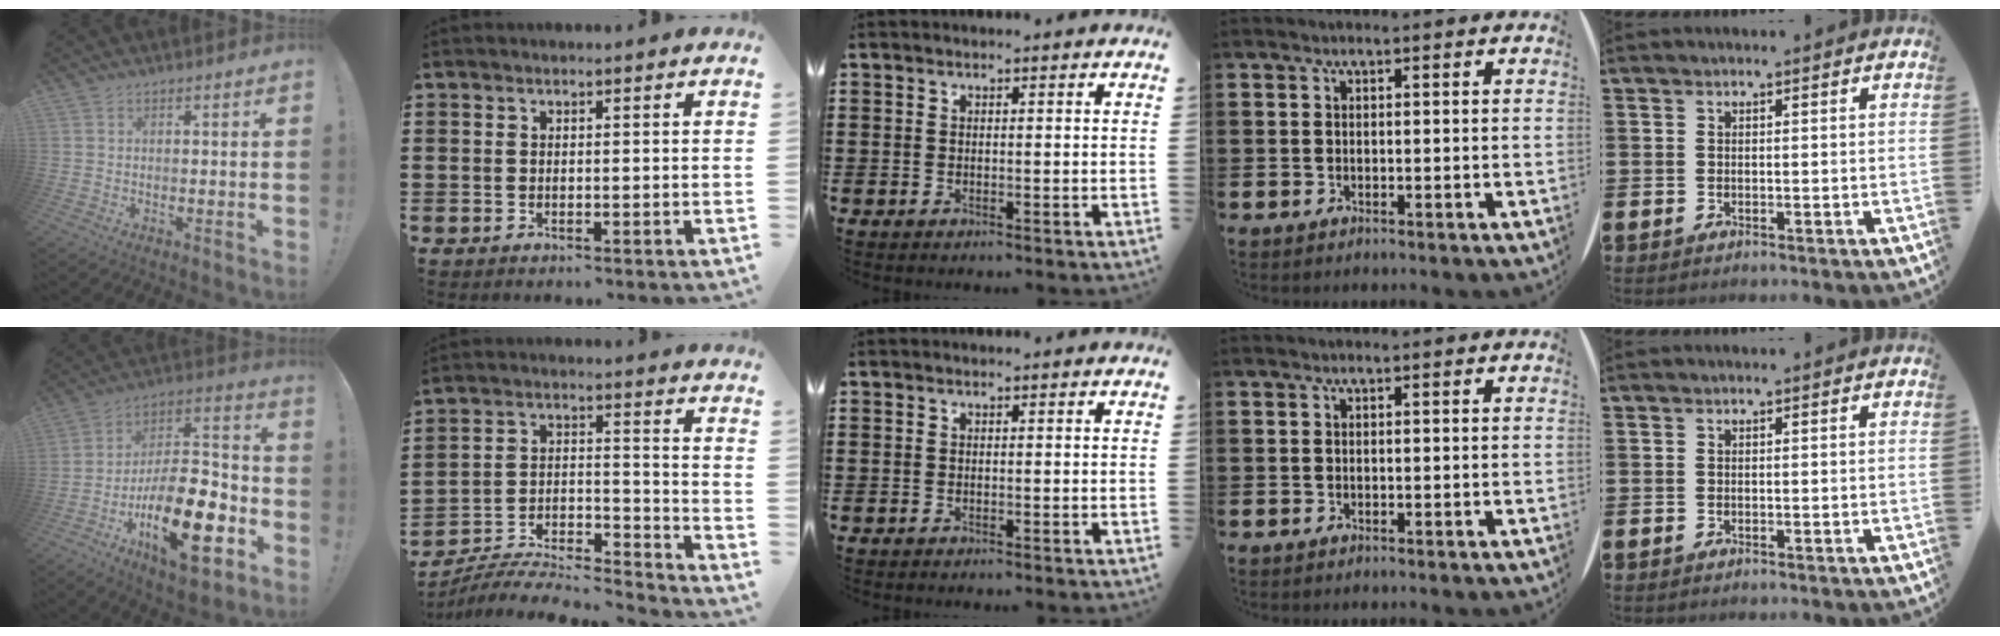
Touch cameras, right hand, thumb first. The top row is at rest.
{"thumb": {"total": 24.2, "force": [-9.7, 9.9, 19.8], "torque": [-0.339, 0.048, -0.152]}, "index": {"total": 6.9, "force": [-6.7, 0.7, 1.8], "torque": [-0.033, 0.001, -0.134]}}